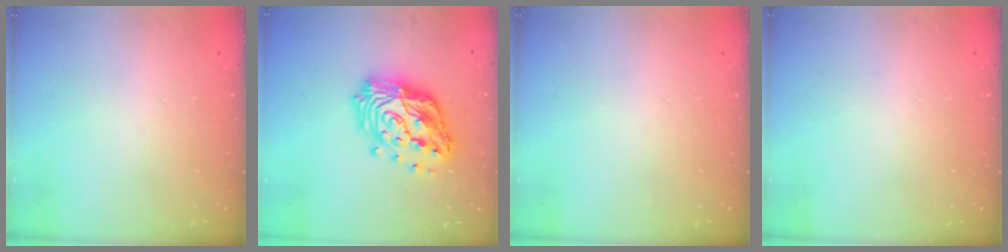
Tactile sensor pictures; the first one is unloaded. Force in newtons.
{"total": 20.6, "press": 20.4, "slide": 2.2}
{"total": 0.0}
{"total": 0.0}